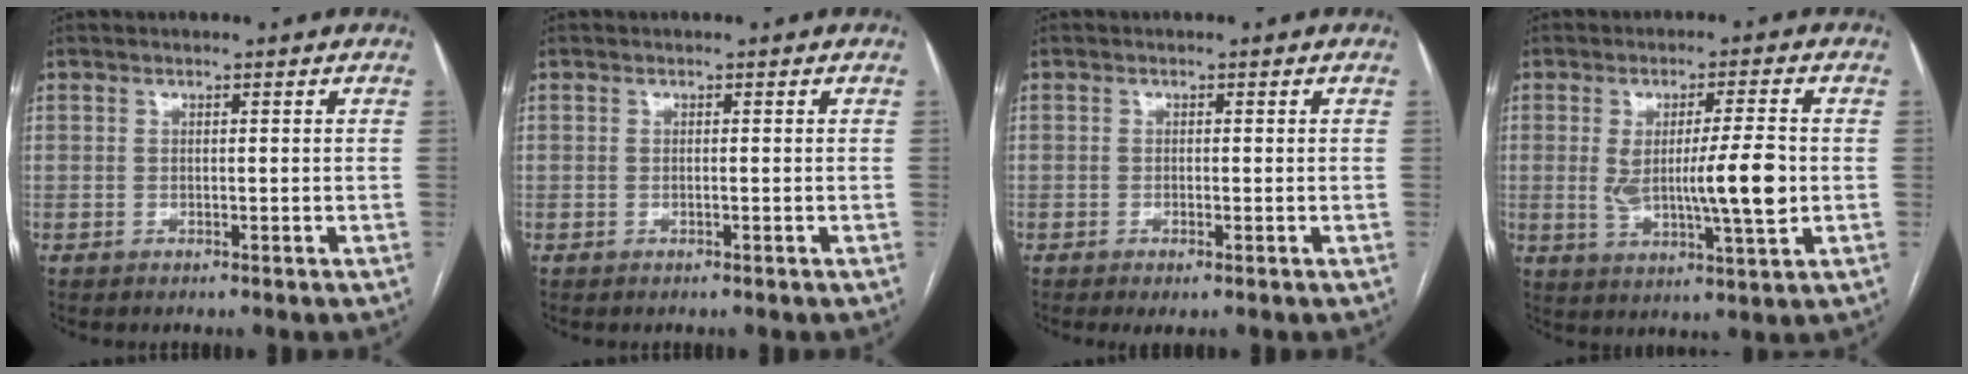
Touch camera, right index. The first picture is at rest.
{"total": 0.0}
{"total": 1.5, "force": [-0.8, 0.2, 1.2], "torque": [-0.020, -0.003, -0.010]}
{"total": 10.0, "force": [-0.2, 1.0, 9.9], "torque": [-0.170, -0.006, 0.000]}